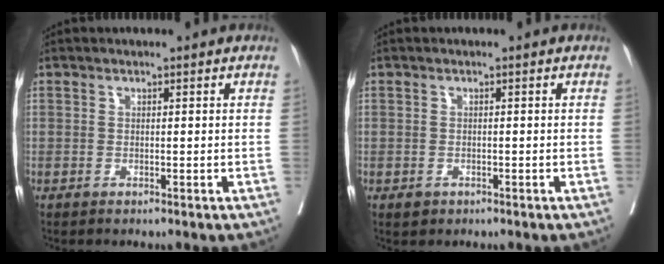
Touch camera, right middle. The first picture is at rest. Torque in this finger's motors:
{"motor_torque": [0.38, -0.11, 0.04, 0.01]}